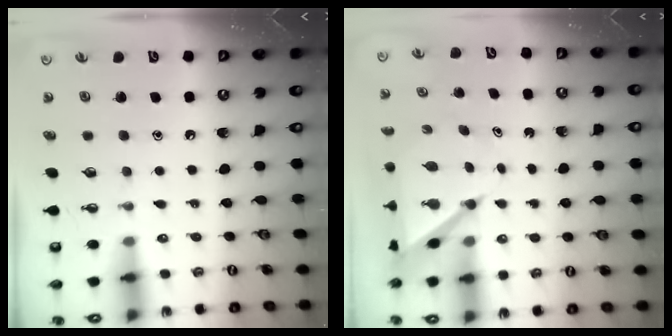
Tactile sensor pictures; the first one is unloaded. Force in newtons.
{"total": 6.0, "press": 5.9, "slide": 0.6}